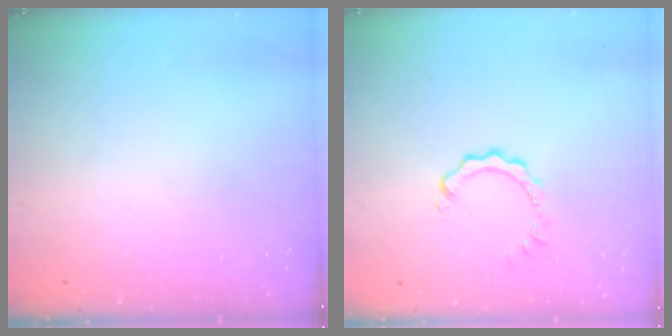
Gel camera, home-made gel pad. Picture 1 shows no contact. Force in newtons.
{"total": 2.5, "press": 2.5, "slide": 0.2}